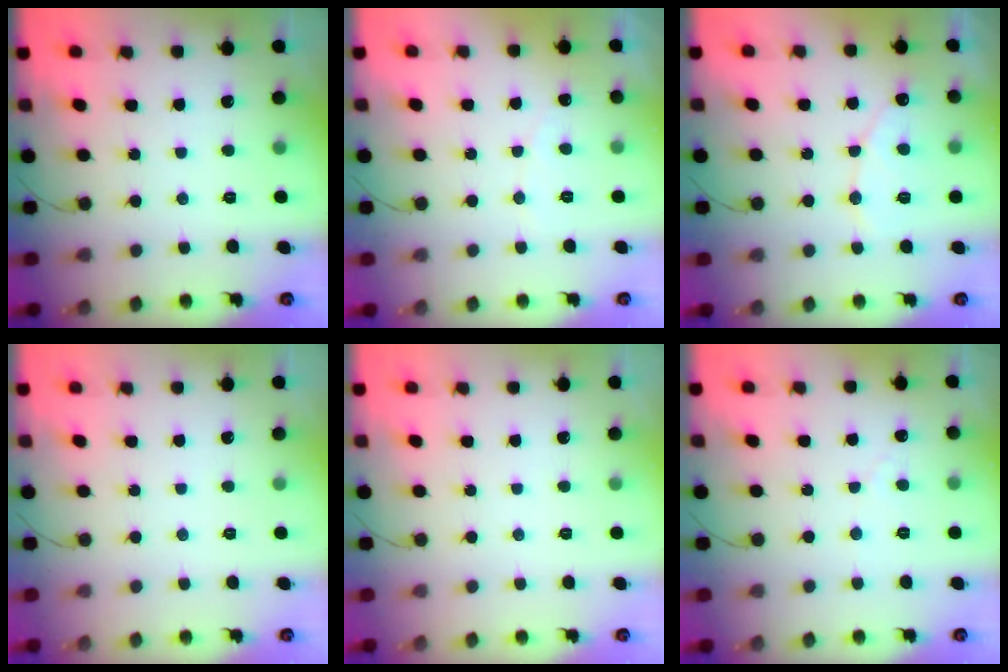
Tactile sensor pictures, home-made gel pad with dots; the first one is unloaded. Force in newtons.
{"total": 2.4, "press": 2.4, "slide": 0.1}
{"total": 8.3, "press": 8.3, "slide": 0.6}
{"total": 0.0}
{"total": 0.0}
{"total": 1.9, "press": 1.9, "slide": 0.1}